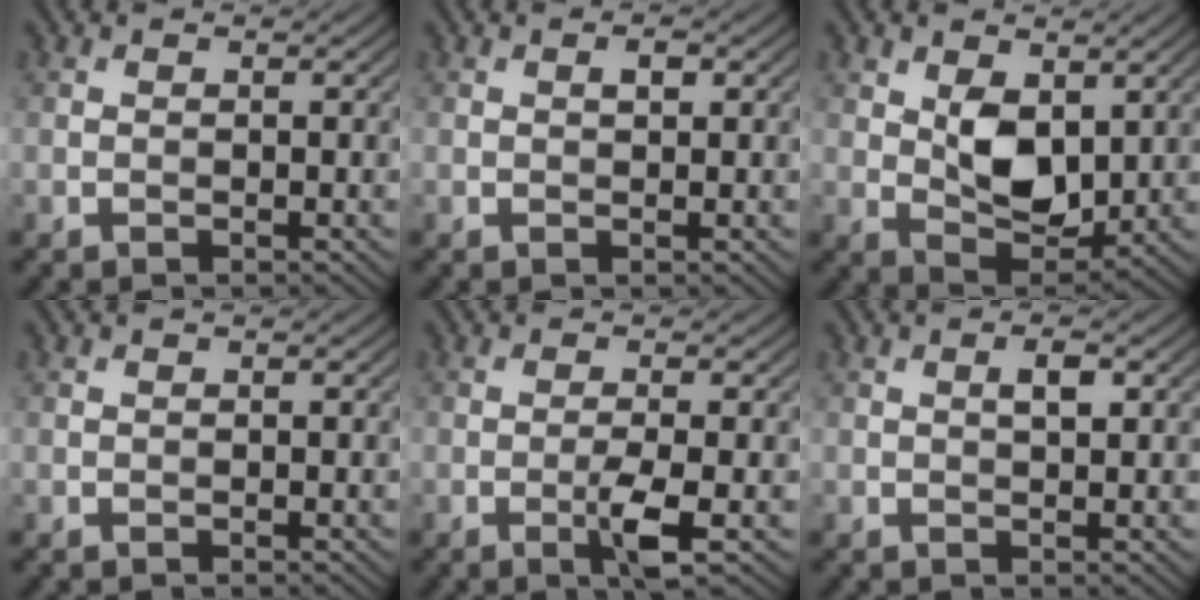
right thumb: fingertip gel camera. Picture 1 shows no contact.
{"total": 1.2, "force": [0.3, 0.4, 1.0], "torque": [-0.017, -0.002, 0.005]}
{"total": 6.5, "force": [1.6, 4.0, 4.8], "torque": [-0.093, -0.010, 0.034]}
{"total": 0.0}
{"total": 3.4, "force": [-1.1, 0.2, 3.2], "torque": [-0.060, 0.004, -0.028]}
{"total": 1.8, "force": [0.5, 0.5, 1.7], "torque": [-0.029, 0.000, 0.008]}